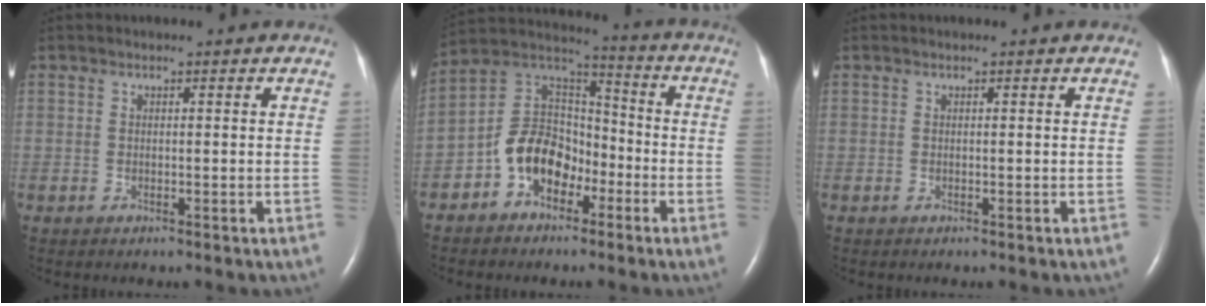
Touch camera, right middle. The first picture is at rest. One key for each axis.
{"total": 10.6, "fx": -4.8, "fy": 7.1, "fz": 6.2, "tx": -0.135, "ty": 0.034, "tz": -0.088}
{"total": 0.0}